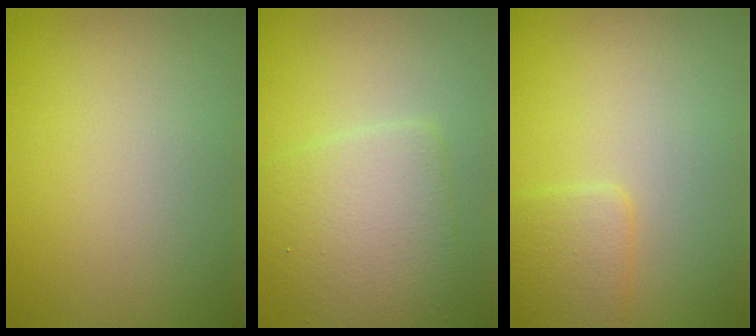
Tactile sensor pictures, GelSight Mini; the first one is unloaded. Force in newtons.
{"total": 4.7, "press": 4.7, "slide": 0.1}
{"total": 2.2, "press": 2.2, "slide": 0.1}